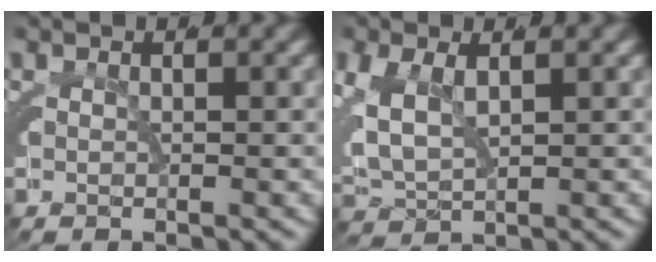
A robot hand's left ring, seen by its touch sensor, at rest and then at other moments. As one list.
[{"total": 6.2, "force": [-0.2, 5.2, 3.5], "torque": [-0.097, -0.023, 0.006]}]